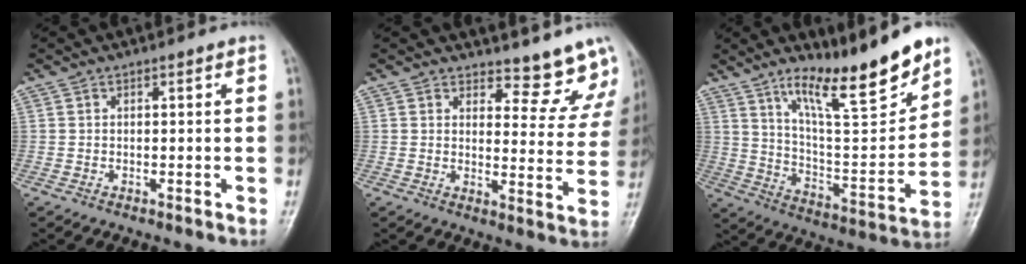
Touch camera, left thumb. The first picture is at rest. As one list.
[{"total": 10.0, "force": [9.4, 3.3, 1.0], "torque": [0.029, -0.084, 0.097]}, {"total": 18.4, "force": [13.1, 3.6, 12.4], "torque": [-0.162, -0.088, 0.224]}]